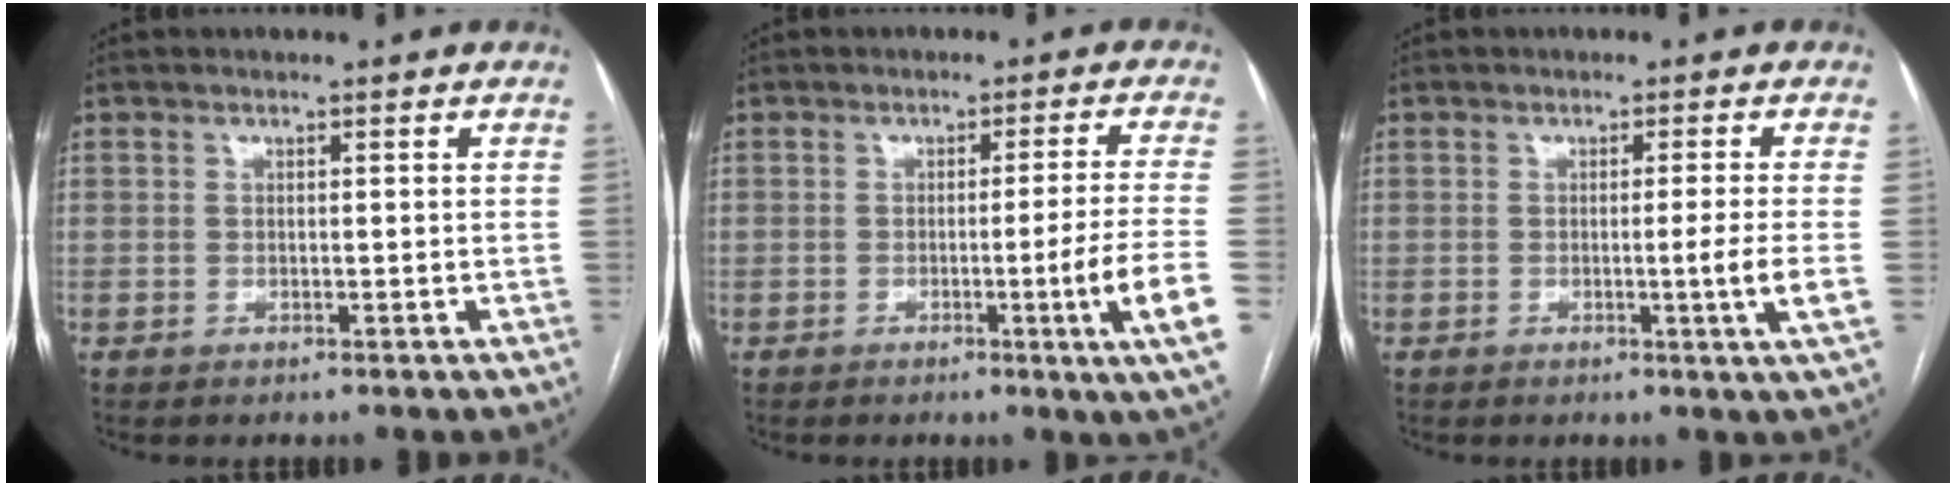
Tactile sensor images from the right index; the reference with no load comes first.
{"total": 8.6, "force": [-2.9, -2.3, 7.8], "torque": [-0.096, -0.021, -0.043]}
{"total": 4.2, "force": [-0.8, -1.5, 3.9], "torque": [-0.058, -0.009, -0.012]}